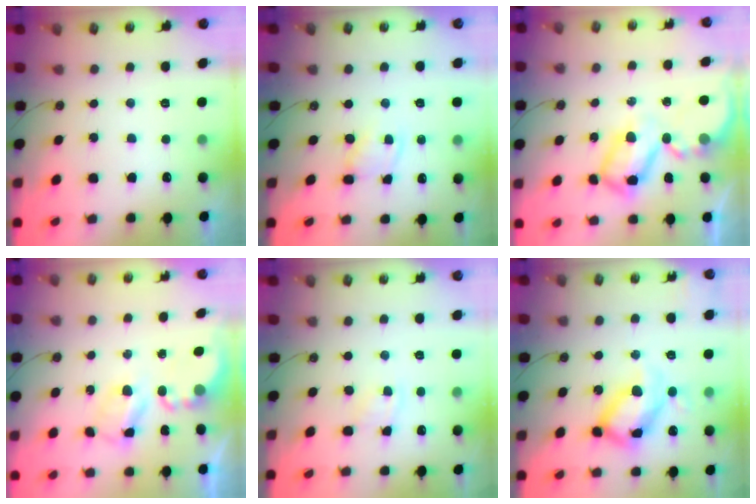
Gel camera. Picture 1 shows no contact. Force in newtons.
{"total": 1.9, "press": 1.9, "slide": 0.3}
{"total": 10.4, "press": 10.3, "slide": 0.8}
{"total": 5.3, "press": 5.2, "slide": 0.5}
{"total": 3.2, "press": 3.1, "slide": 0.5}
{"total": 17.7, "press": 17.6, "slide": 1.6}